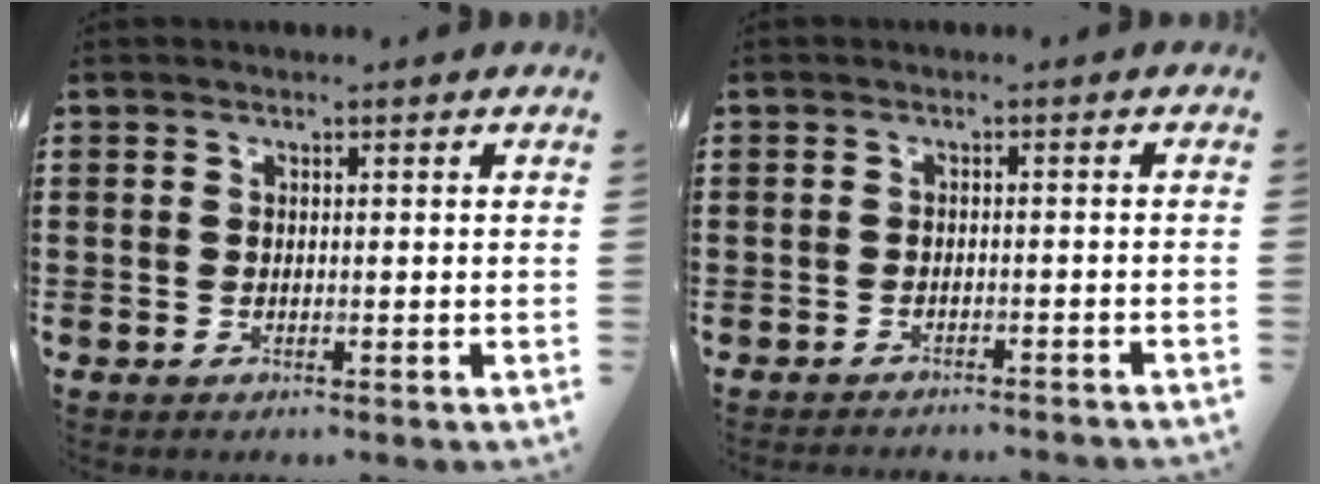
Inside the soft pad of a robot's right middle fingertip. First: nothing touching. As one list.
[{"total": 1.5, "force": [-1.5, -0.1, 0.2], "torque": [-0.005, 0.004, -0.031]}]